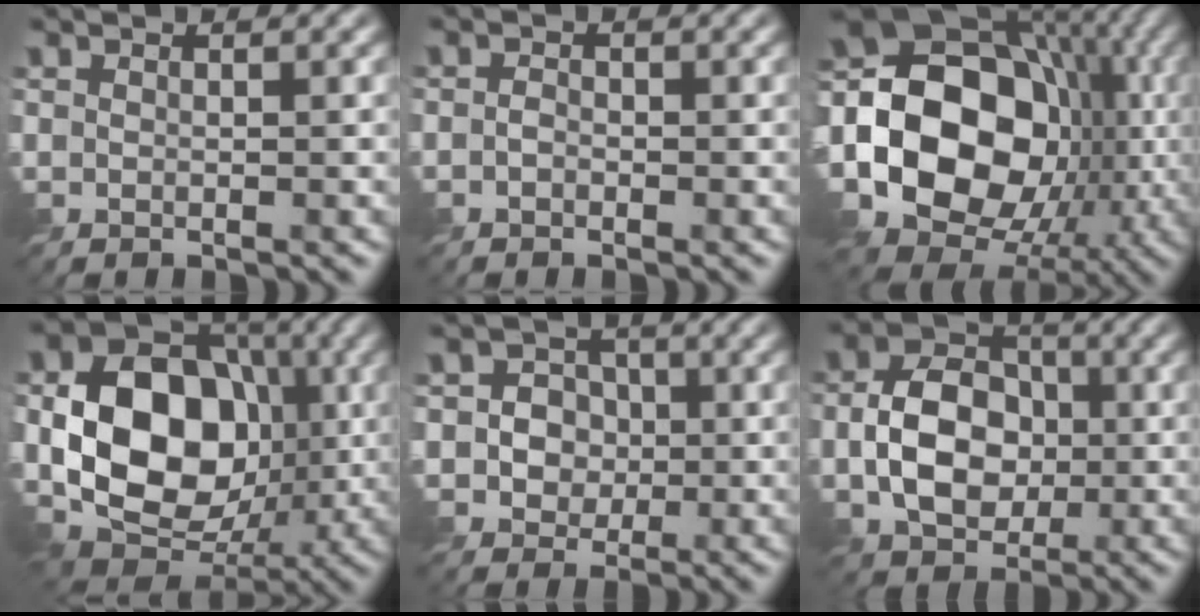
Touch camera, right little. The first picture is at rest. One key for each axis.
{"total": 1.0, "fx": -0.6, "fy": 0.7, "fz": 0.4, "tx": -0.006, "ty": -0.001, "tz": -0.018}
{"total": 19.1, "fx": -2.4, "fy": 15.2, "fz": 11.4, "tx": -0.204, "ty": -0.004, "tz": -0.040}
{"total": 12.8, "fx": -0.4, "fy": 9.6, "fz": 8.5, "tx": -0.138, "ty": -0.001, "tz": -0.019}
{"total": 4.3, "fx": -0.2, "fy": 4.0, "fz": 1.5, "tx": -0.015, "ty": 0.012, "tz": -0.018}
{"total": 6.7, "fx": -1.0, "fy": 4.9, "fz": 4.4, "tx": -0.080, "ty": 0.004, "tz": -0.024}